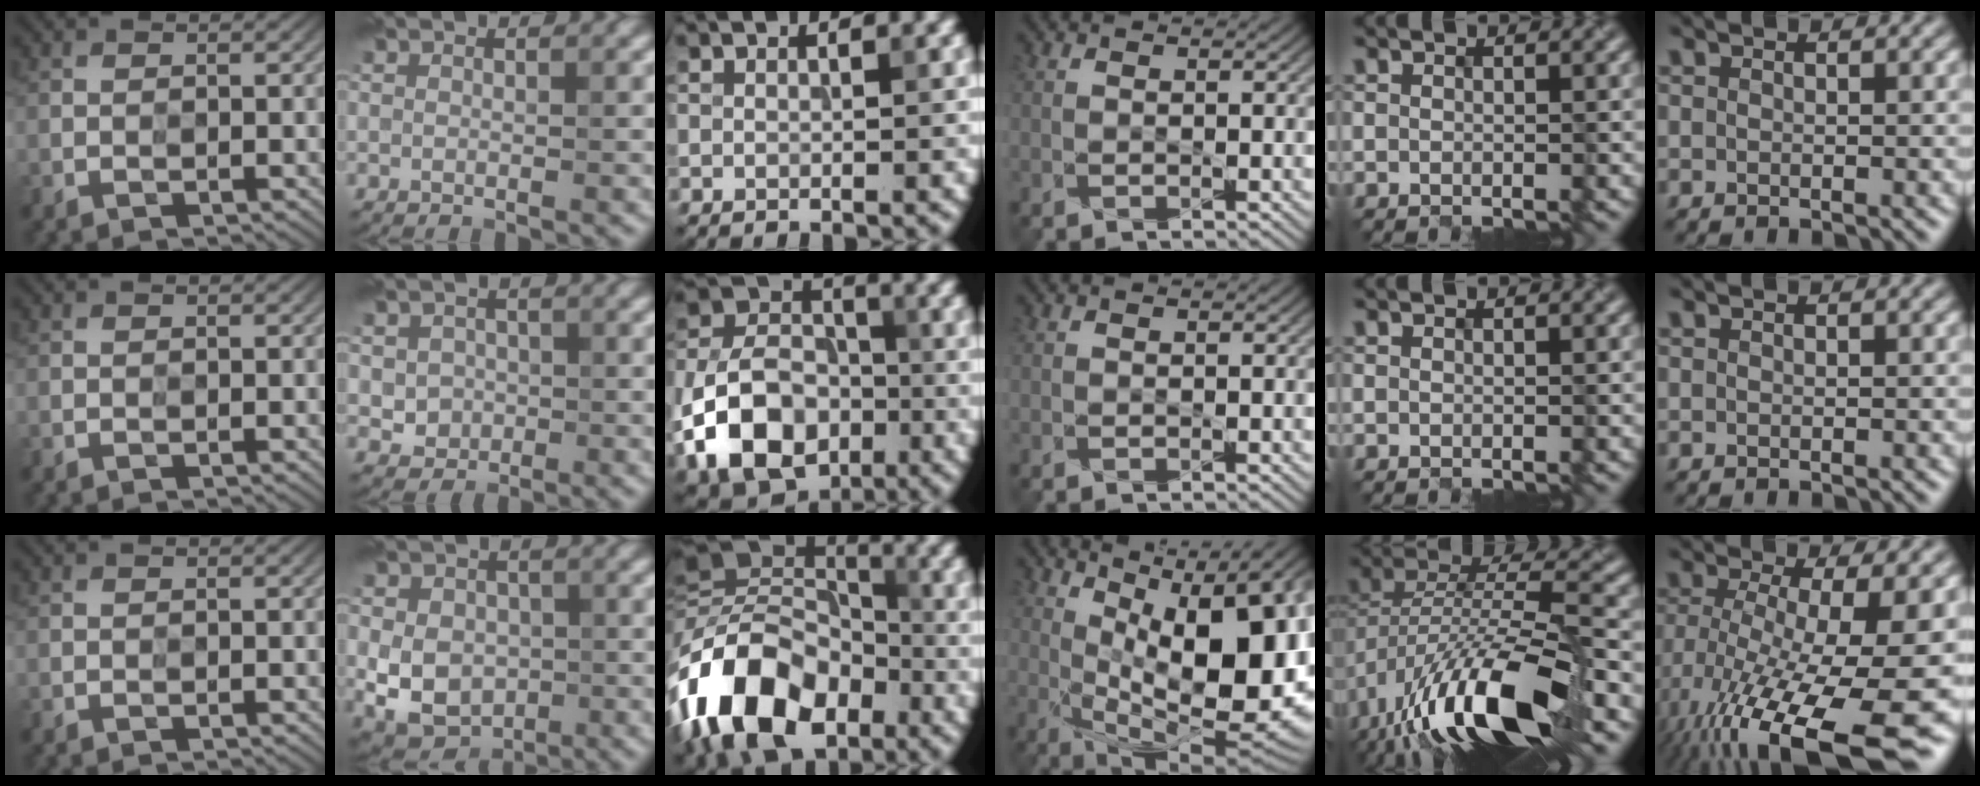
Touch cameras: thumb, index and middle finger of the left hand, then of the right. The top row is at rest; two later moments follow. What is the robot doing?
{"motion": "extract", "object": "power strip"}